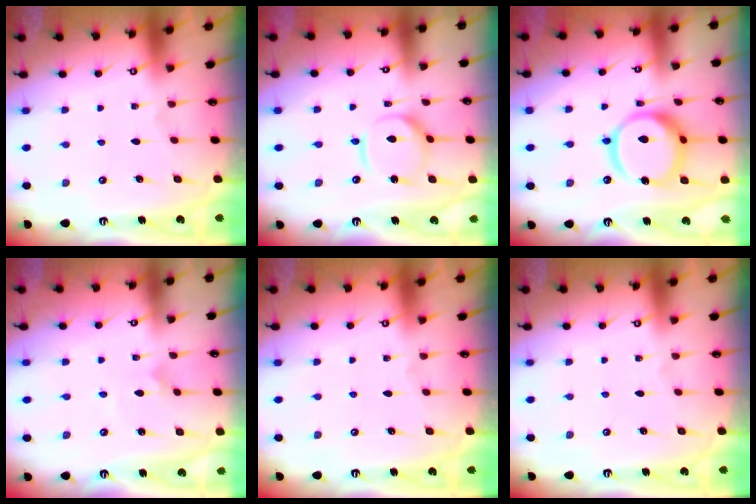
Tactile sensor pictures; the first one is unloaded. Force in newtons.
{"total": 9.3, "press": 9.3, "slide": 1.0}
{"total": 15.4, "press": 15.4, "slide": 1.5}
{"total": 1.8, "press": 1.8, "slide": 0.1}
{"total": 0.0}
{"total": 0.0}